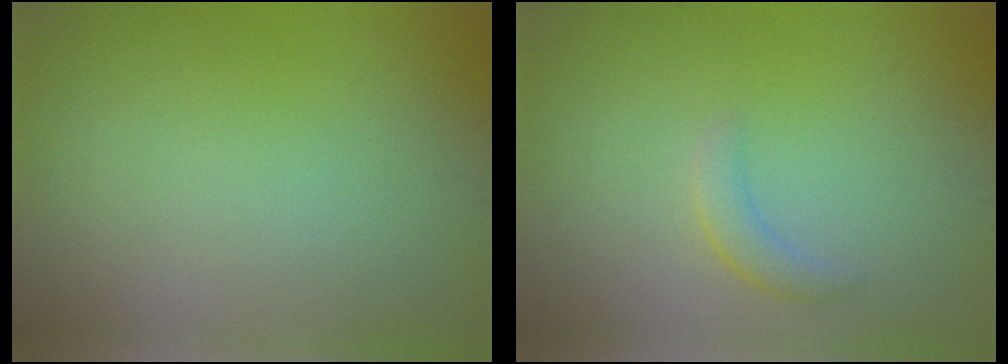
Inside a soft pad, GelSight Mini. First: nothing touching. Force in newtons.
{"total": 1.5, "press": 1.5, "slide": 0.1}